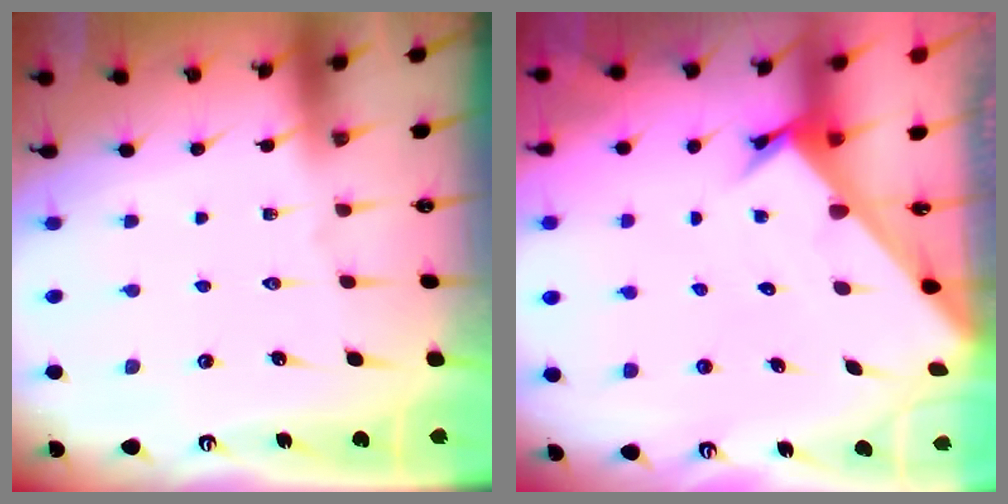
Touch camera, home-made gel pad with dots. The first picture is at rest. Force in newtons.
{"total": 2.6, "press": 2.6, "slide": 0.2}